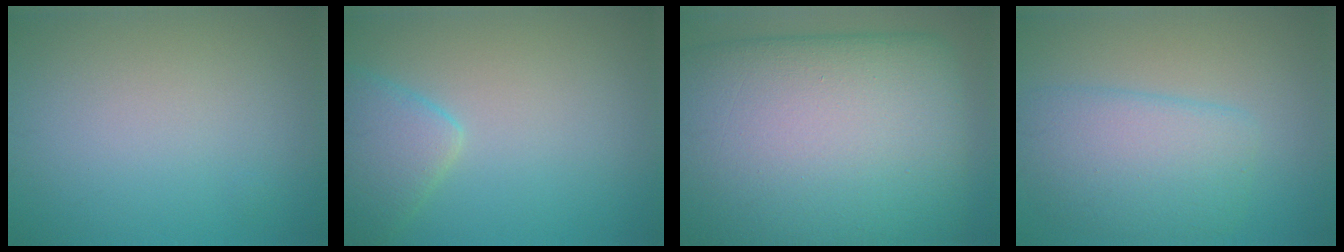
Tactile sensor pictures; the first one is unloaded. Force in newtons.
{"total": 3.7, "press": 3.7, "slide": 0.3}
{"total": 22.9, "press": 22.9, "slide": 0.5}
{"total": 5.6, "press": 5.6, "slide": 0.1}